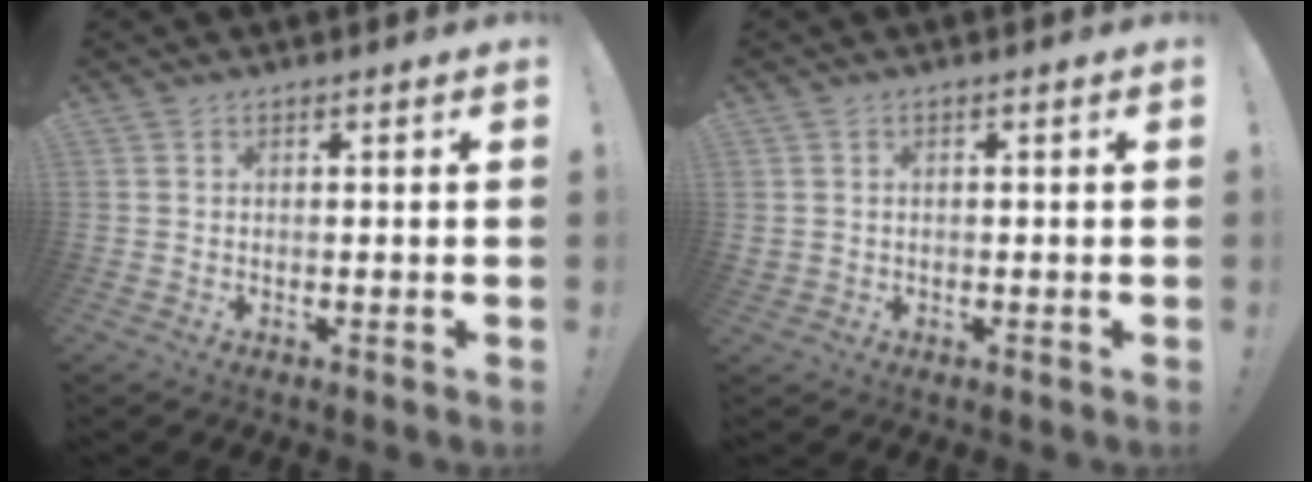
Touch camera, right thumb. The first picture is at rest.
{"total": 2.2, "force": [0.6, 2.0, 0.7], "torque": [-0.013, -0.006, 0.010]}